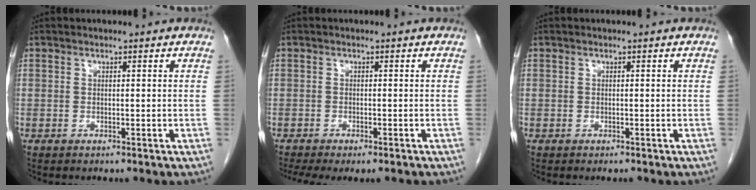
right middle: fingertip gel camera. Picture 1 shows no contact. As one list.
[{"total": 7.7, "force": [-6.3, 1.9, 4.0], "torque": [-0.055, -0.003, -0.092]}, {"total": 0.0}]